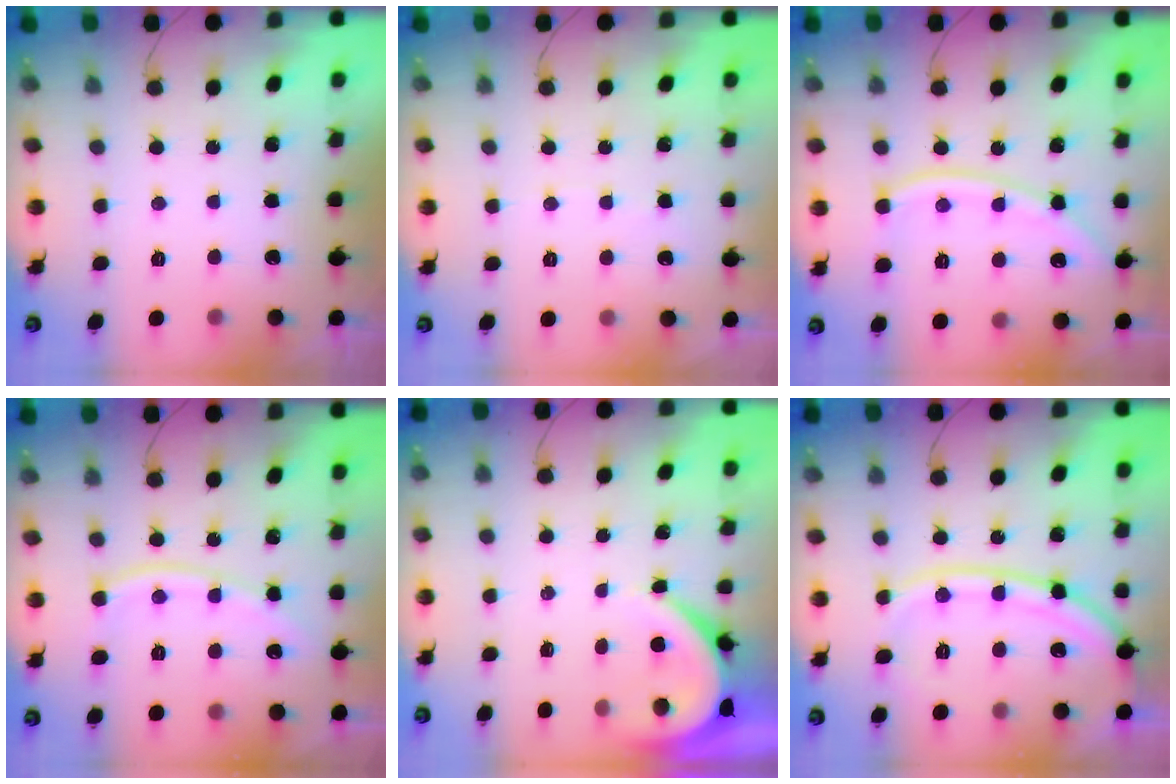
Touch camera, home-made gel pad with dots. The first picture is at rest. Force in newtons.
{"total": 3.1, "press": 3.0, "slide": 0.4}
{"total": 12.8, "press": 12.7, "slide": 1.5}
{"total": 11.8, "press": 11.7, "slide": 1.3}
{"total": 3.9, "press": 3.9, "slide": 0.4}
{"total": 15.3, "press": 15.2, "slide": 1.6}